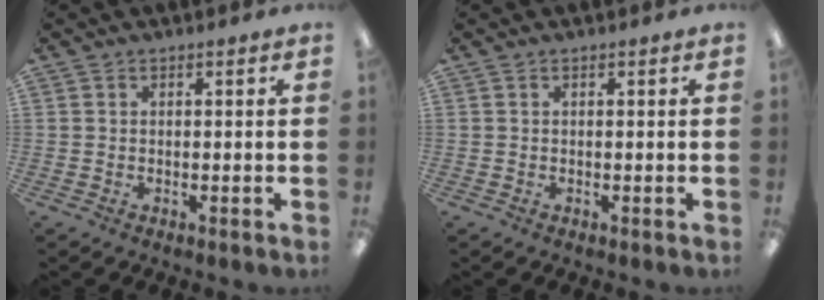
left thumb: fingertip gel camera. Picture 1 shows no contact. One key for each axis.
{"total": 0.0}